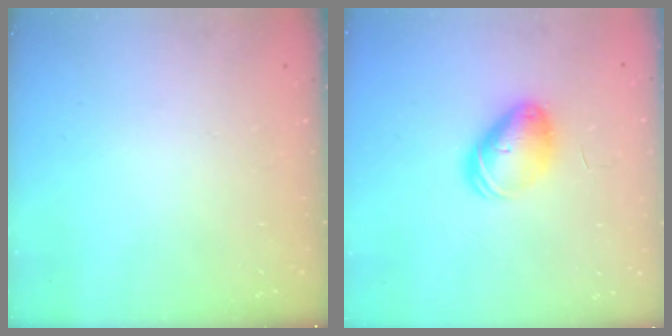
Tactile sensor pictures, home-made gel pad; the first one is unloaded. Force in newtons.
{"total": 9.2, "press": 9.1, "slide": 1.5}